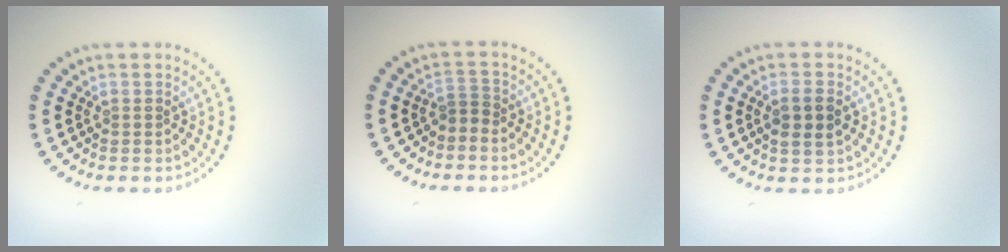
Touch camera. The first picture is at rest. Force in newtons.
{"total": 1.4, "press": 0.9, "slide": 1.0}
{"total": 2.4, "press": 2.3, "slide": 0.7}